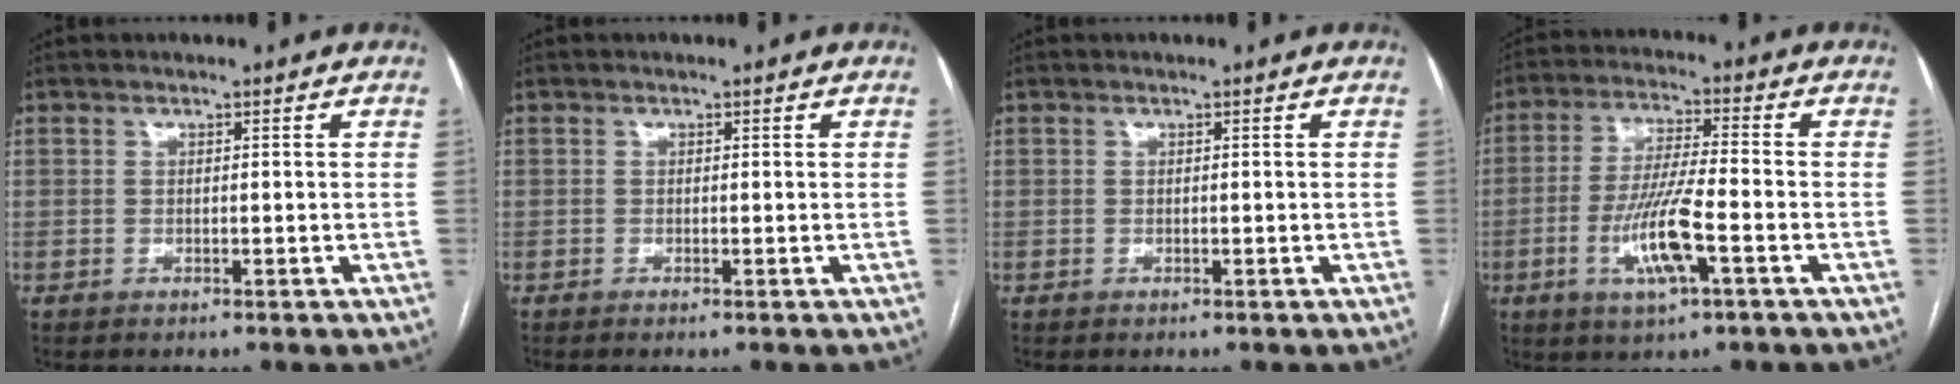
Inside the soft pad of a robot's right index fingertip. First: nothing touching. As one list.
[{"total": 0.0}, {"total": 0.0}, {"total": 9.9, "force": [-3.5, 1.1, 9.2], "torque": [-0.182, -0.008, -0.064]}]